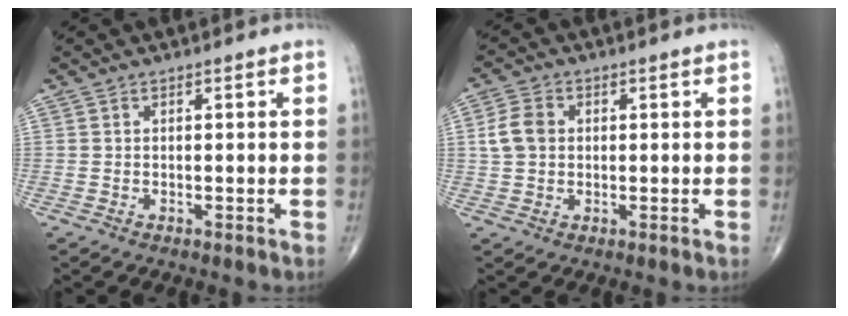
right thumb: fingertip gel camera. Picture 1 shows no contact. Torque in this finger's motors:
{"motor_torque": [-0.19, 0.25, 0.56, 0.05, 0.04]}